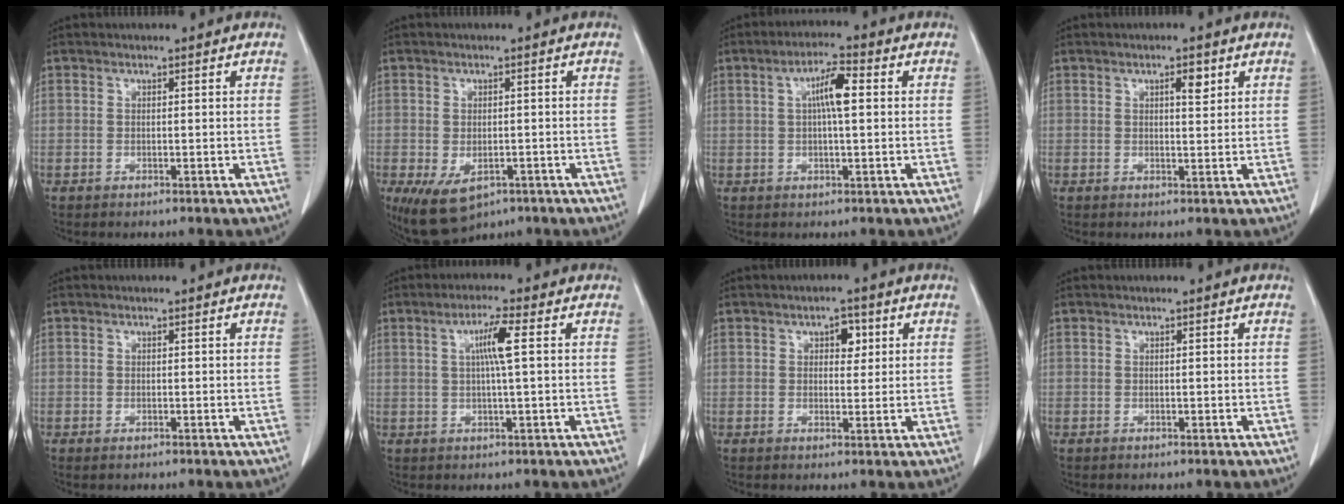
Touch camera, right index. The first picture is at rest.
{"total": 7.8, "force": [-4.2, 4.4, 4.9], "torque": [-0.085, -0.006, -0.055]}
{"total": 5.5, "force": [1.1, 0.8, 5.3], "torque": [-0.097, 0.012, 0.016]}
{"total": 2.4, "force": [1.2, 0.7, 2.0], "torque": [-0.032, -0.004, 0.017]}
{"total": 0.6, "force": [-0.4, 0.2, 0.4], "torque": [-0.009, -0.002, -0.004]}
{"total": 4.7, "force": [1.0, -0.4, 4.6], "torque": [-0.085, 0.004, 0.018]}
{"total": 3.0, "force": [1.2, 1.8, 2.2], "torque": [-0.028, 0.007, 0.016]}
{"total": 0.0}